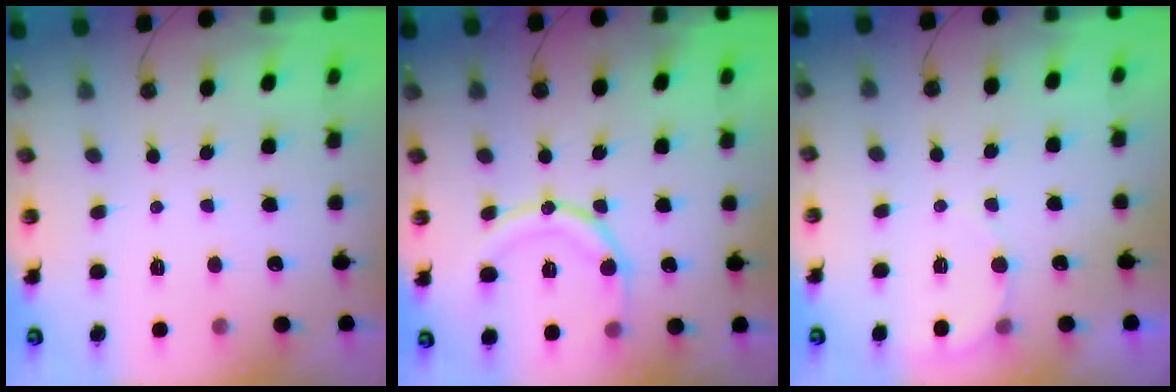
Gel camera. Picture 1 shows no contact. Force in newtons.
{"total": 13.9, "press": 13.9, "slide": 1.5}
{"total": 5.2, "press": 5.1, "slide": 1.0}